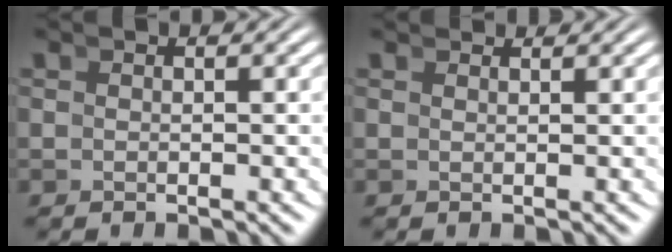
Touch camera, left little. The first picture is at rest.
{"total": 1.6, "force": [1.5, -0.5, 0.0], "torque": [0.013, 0.007, 0.025]}